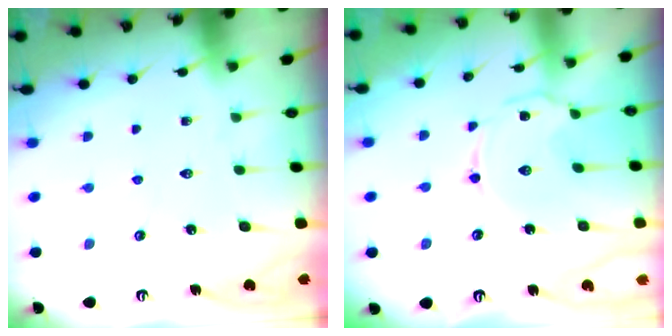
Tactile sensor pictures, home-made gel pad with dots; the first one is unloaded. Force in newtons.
{"total": 2.9, "press": 2.9, "slide": 0.4}